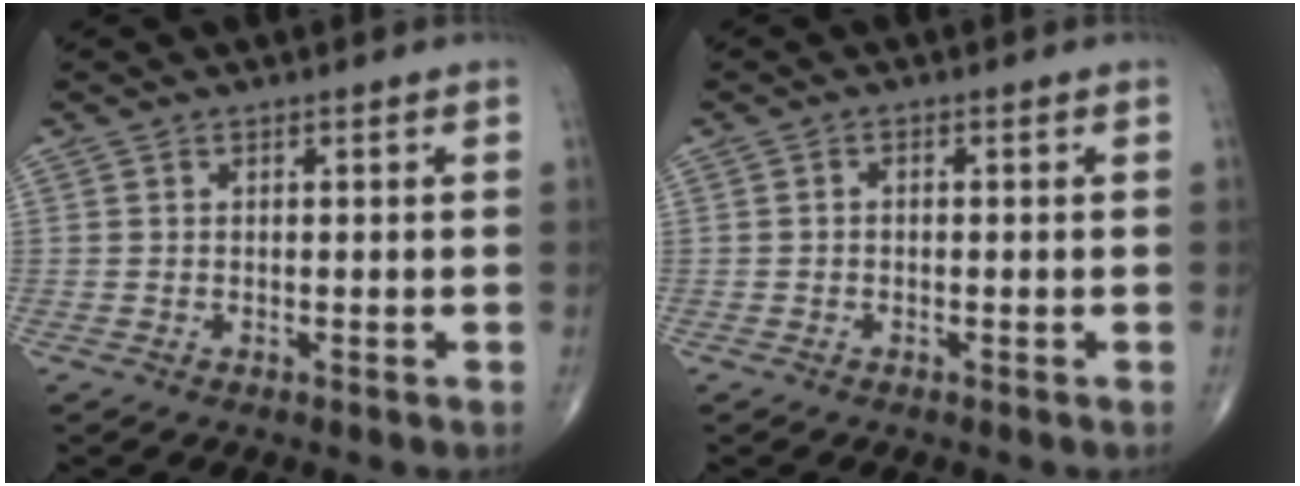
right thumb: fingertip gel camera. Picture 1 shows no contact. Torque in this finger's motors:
{"motor_torque": [-0.40, 0.17, 0.19, 0.19, 0.06]}